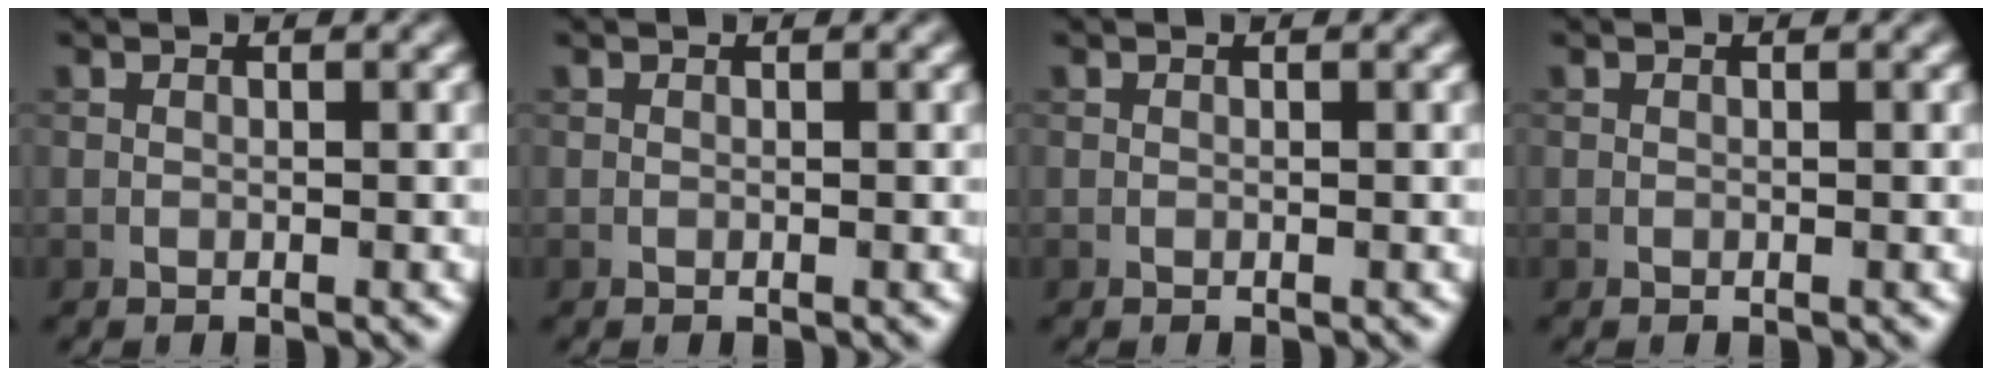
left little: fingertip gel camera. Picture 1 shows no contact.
{"total": 0.0}
{"total": 0.0}
{"total": 0.0}